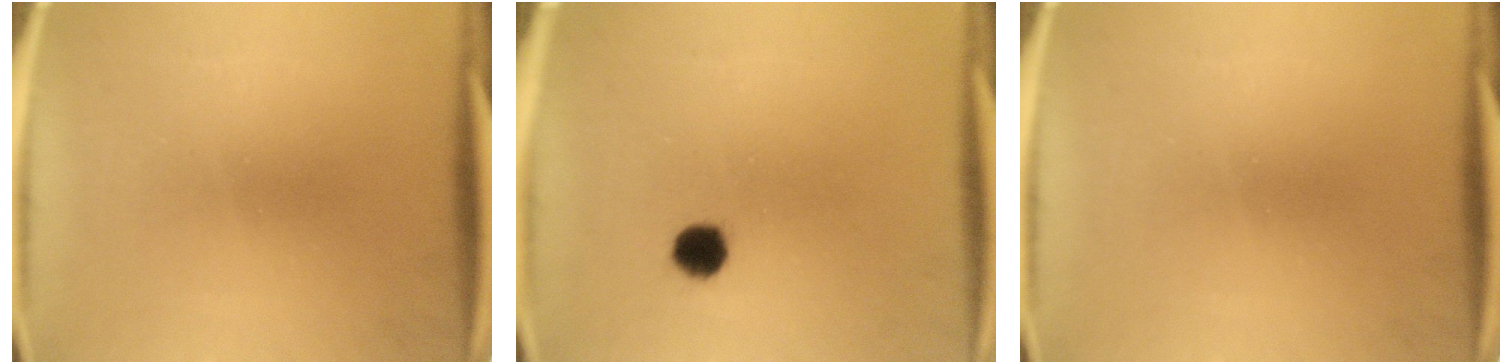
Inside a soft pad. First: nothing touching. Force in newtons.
{"total": 4.0}
{"total": 0.0}